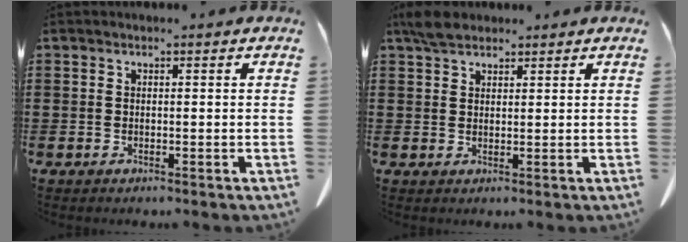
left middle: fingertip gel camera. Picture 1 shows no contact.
{"total": 3.3, "force": [2.7, 1.3, 1.4], "torque": [-0.026, 0.001, 0.051]}